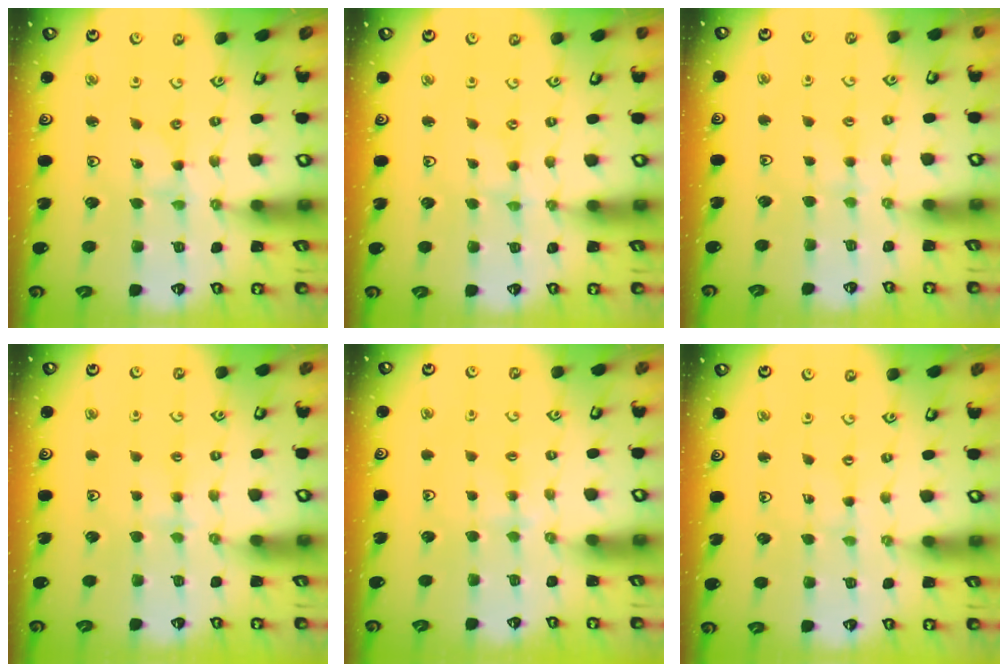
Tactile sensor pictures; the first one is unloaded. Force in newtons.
{"total": 0.0}
{"total": 2.8, "press": 2.7, "slide": 0.5}
{"total": 3.4, "press": 3.4, "slide": 0.5}
{"total": 3.0, "press": 3.0, "slide": 0.5}
{"total": 0.0}